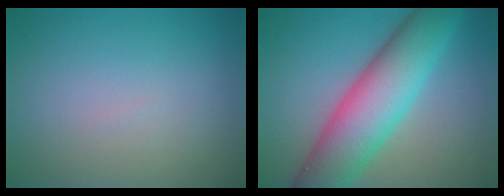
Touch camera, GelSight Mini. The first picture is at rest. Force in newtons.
{"total": 9.5, "press": 9.5, "slide": 0.3}